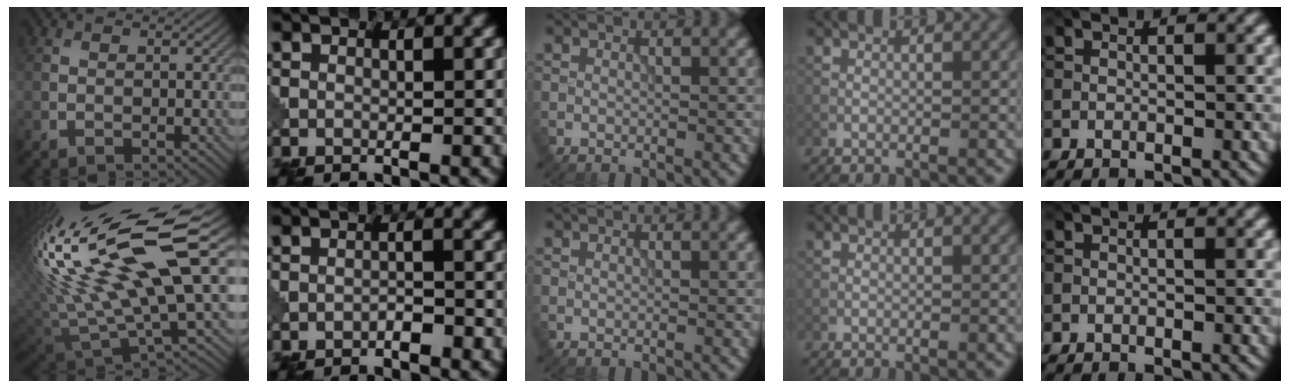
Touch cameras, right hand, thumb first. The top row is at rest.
{"thumb": {"total": 20.6, "force": [6.5, 6.6, 18.4], "torque": [-0.378, 0.010, 0.122]}, "index": {"total": 1.0, "force": [-0.7, 0.4, 0.6], "torque": [-0.010, 0.005, -0.012]}}